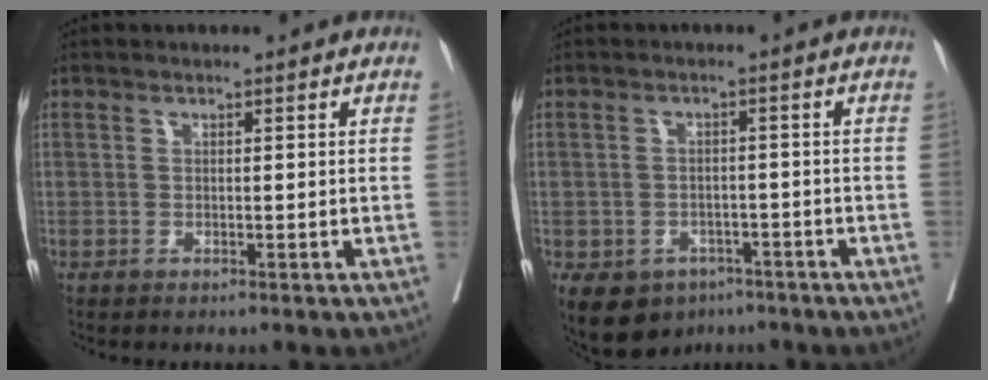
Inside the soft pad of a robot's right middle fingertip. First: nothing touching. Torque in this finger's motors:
{"motor_torque": [0.71, -0.70, 0.07, 0.06]}